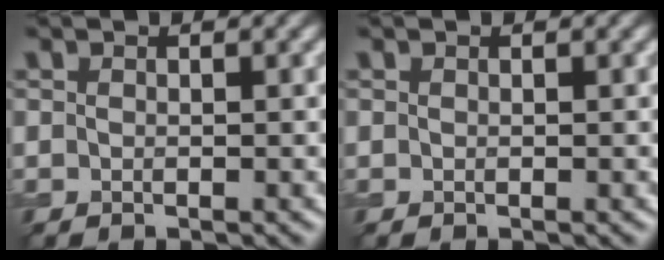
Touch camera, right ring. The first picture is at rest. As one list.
[{"total": 0.0}]